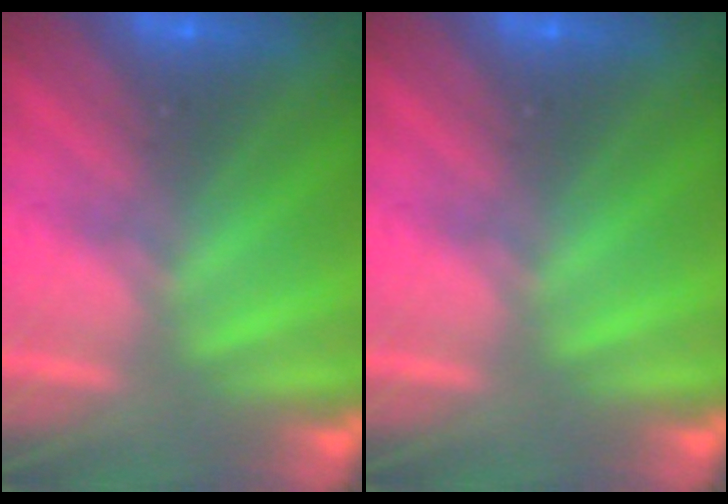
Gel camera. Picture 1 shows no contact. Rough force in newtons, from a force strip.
{"total": 0.0}